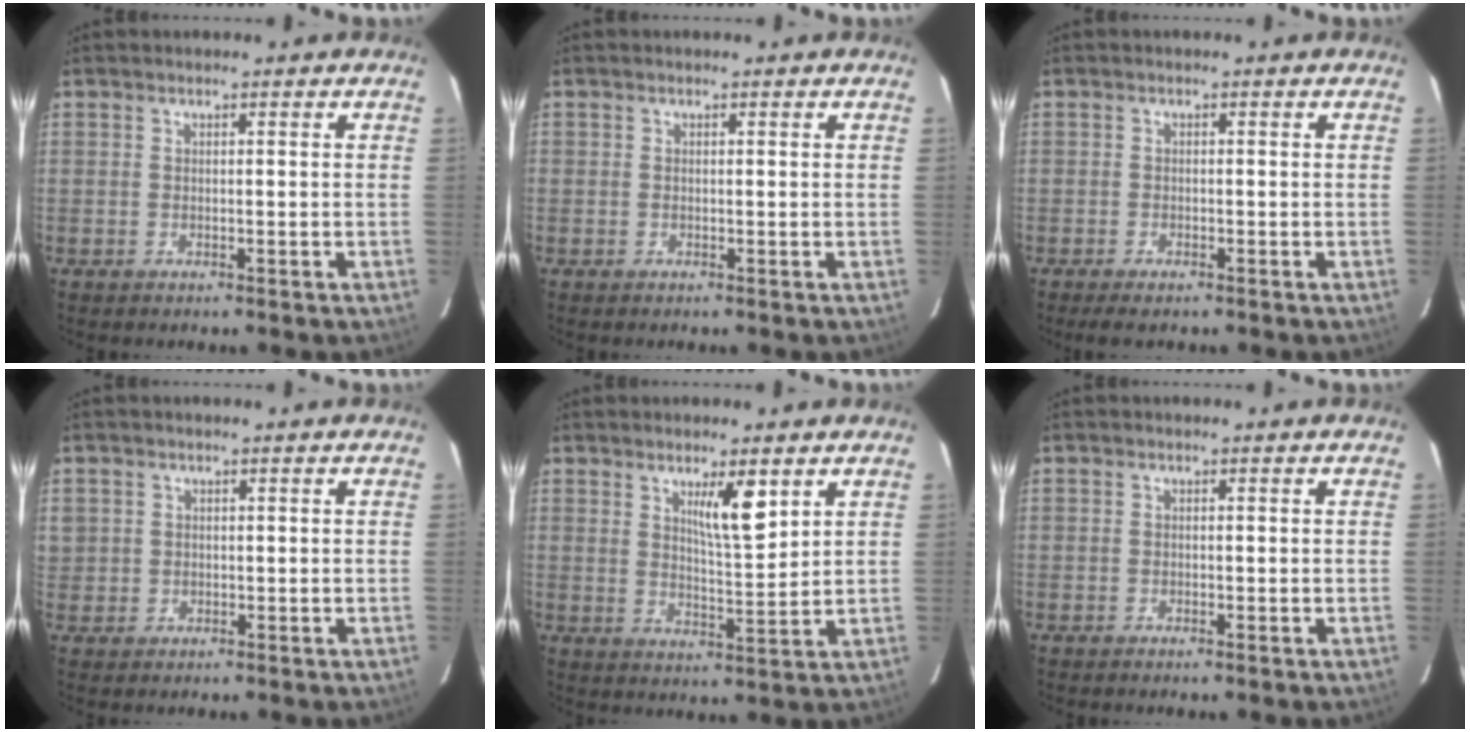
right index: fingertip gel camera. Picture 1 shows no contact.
{"total": 0.0}
{"total": 2.3, "force": [-1.7, 0.7, 1.3], "torque": [-0.026, -0.005, -0.024]}
{"total": 2.0, "force": [0.6, 1.9, 0.3], "torque": [0.002, 0.007, 0.011]}
{"total": 6.2, "force": [3.3, 0.8, 5.2], "torque": [-0.087, -0.009, 0.057]}
{"total": 0.0}